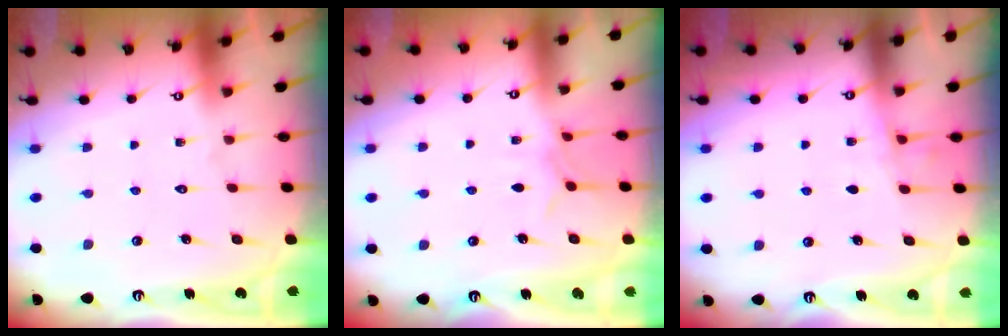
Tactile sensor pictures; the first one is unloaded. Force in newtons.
{"total": 4.6, "press": 4.6, "slide": 0.6}
{"total": 3.8, "press": 3.8, "slide": 0.4}